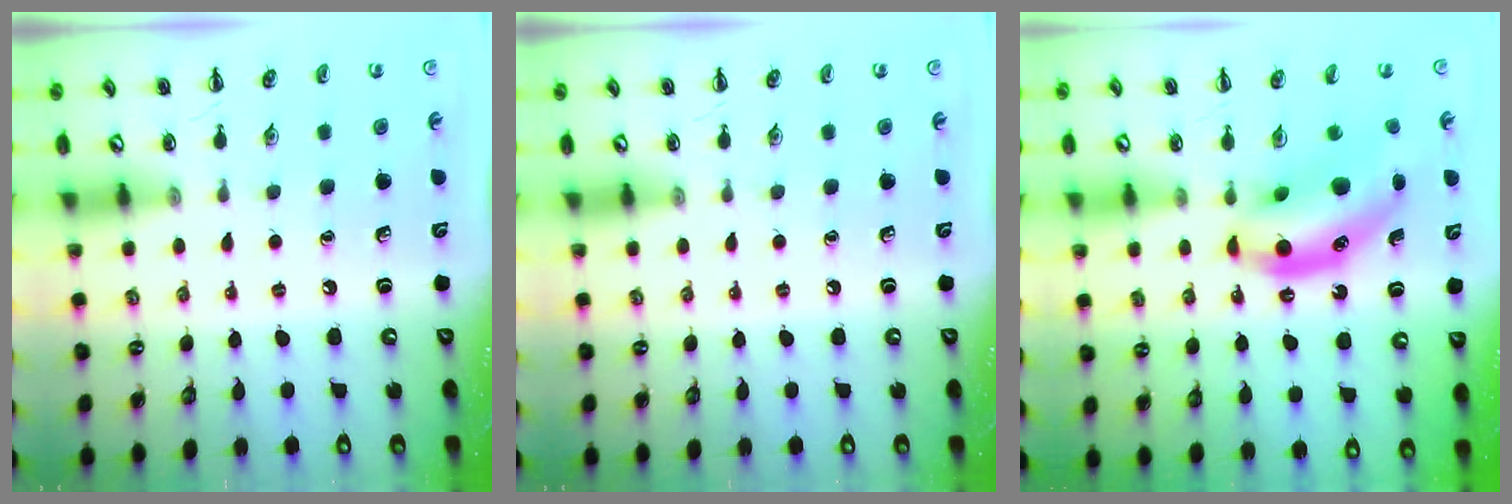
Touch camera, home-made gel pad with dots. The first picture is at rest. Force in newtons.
{"total": 0.0}
{"total": 12.0, "press": 11.7, "slide": 2.9}